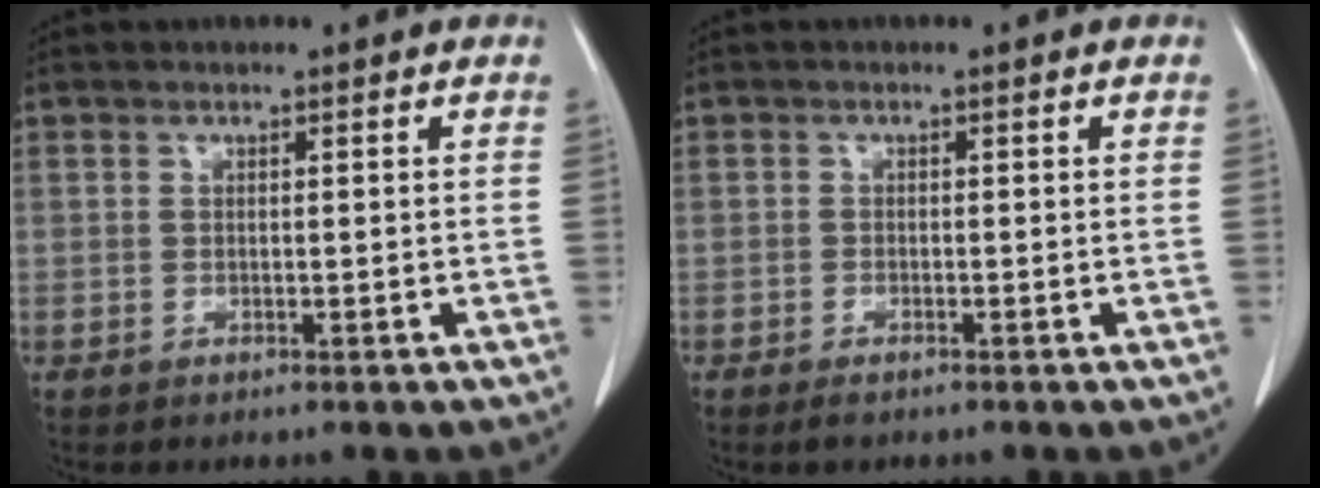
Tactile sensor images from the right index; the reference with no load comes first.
{"total": 1.4, "force": [-1.0, 0.4, 0.8], "torque": [-0.016, -0.002, -0.013]}